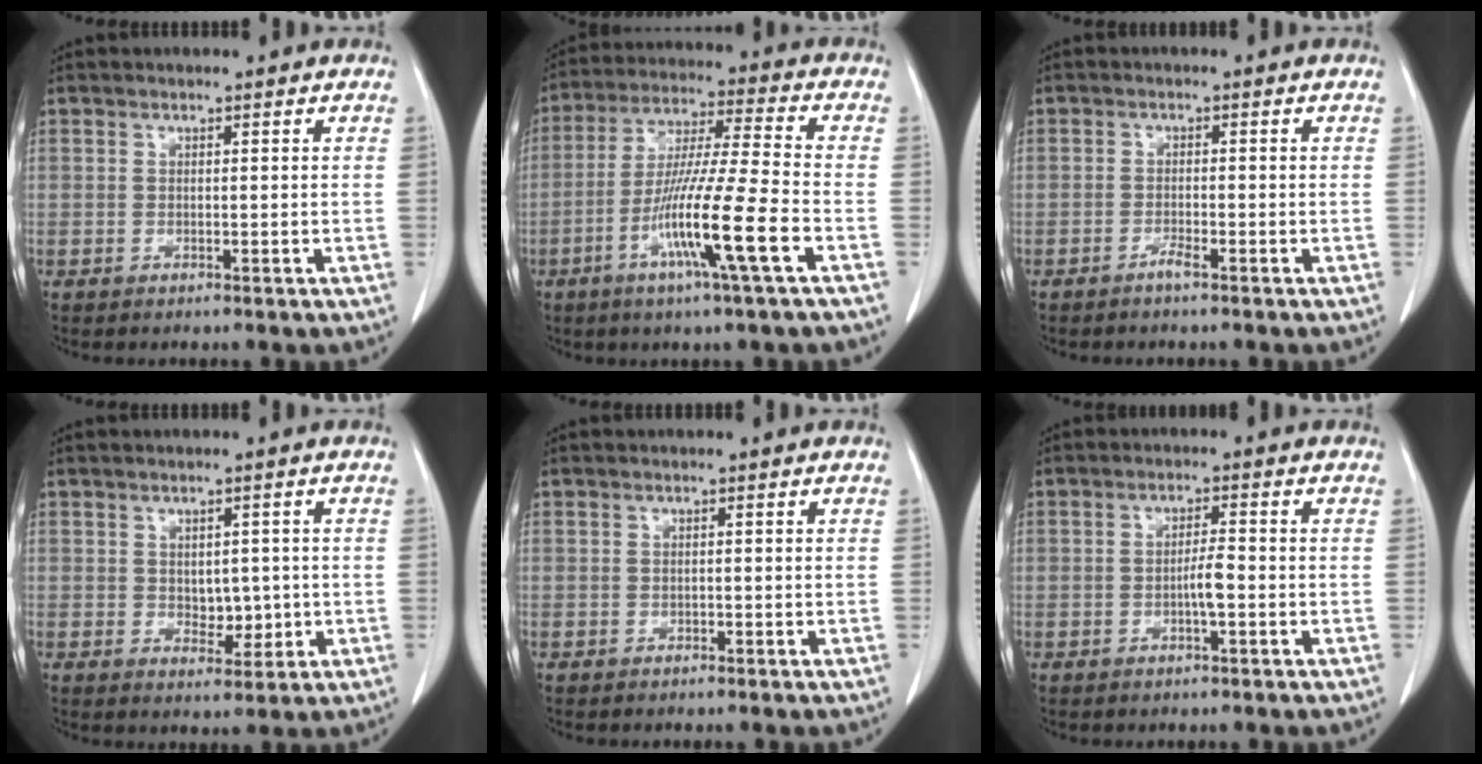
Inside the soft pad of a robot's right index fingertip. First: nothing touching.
{"total": 14.2, "force": [-5.5, -1.0, 13.0], "torque": [-0.248, -0.018, -0.106]}
{"total": 1.4, "force": [-1.2, -0.1, 0.8], "torque": [-0.017, 0.001, -0.022]}
{"total": 3.8, "force": [-0.2, 2.5, 2.9], "torque": [-0.035, -0.001, 0.006]}
{"total": 0.0}
{"total": 2.8, "force": [-0.8, 0.3, 2.6], "torque": [-0.048, 0.002, -0.014]}